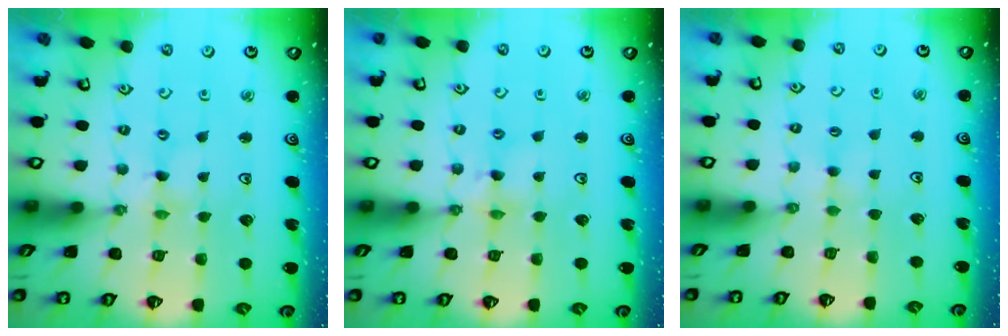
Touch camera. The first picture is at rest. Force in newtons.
{"total": 3.0, "press": 3.0, "slide": 0.3}
{"total": 1.7, "press": 1.7, "slide": 0.3}